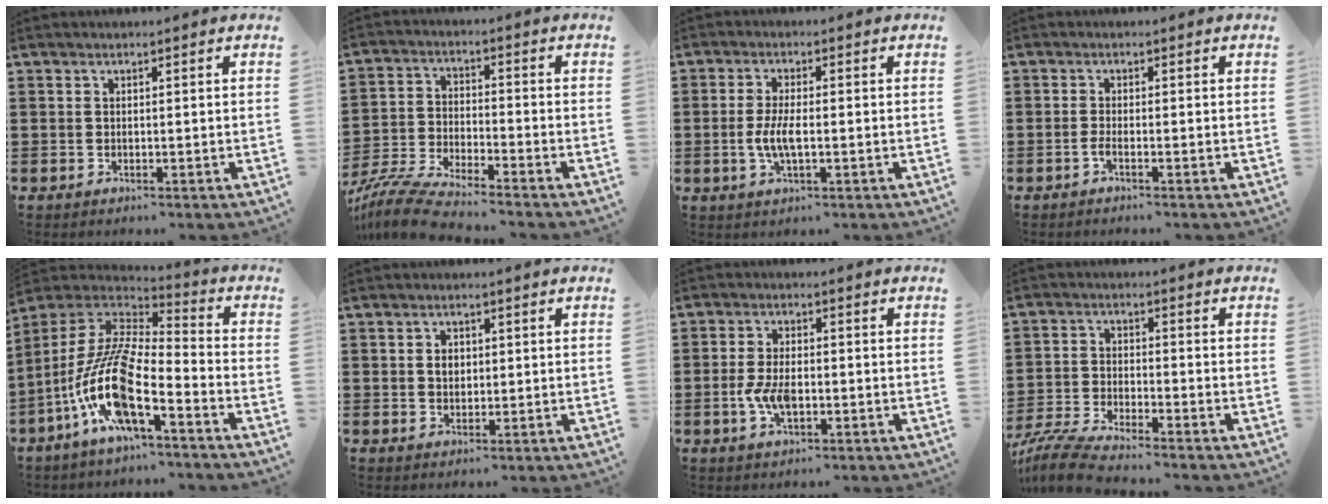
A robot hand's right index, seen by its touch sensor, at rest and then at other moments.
{"total": 7.6, "force": [-7.1, -0.2, 2.5], "torque": [-0.073, -0.010, -0.145]}
{"total": 4.6, "force": [-0.9, 1.6, 4.3], "torque": [-0.102, -0.006, -0.025]}
{"total": 1.5, "force": [-1.1, -0.1, 1.1], "torque": [-0.028, -0.008, -0.022]}
{"total": 13.2, "force": [-6.7, 2.9, 11.0], "torque": [-0.261, -0.026, -0.143]}
{"total": 2.0, "force": [0.2, 1.5, 1.3], "torque": [-0.029, 0.009, 0.001]}
{"total": 4.9, "force": [-1.1, 2.5, 4.1], "torque": [-0.094, -0.003, -0.023]}
{"total": 6.1, "force": [-5.8, -0.2, 2.0], "torque": [-0.055, -0.014, -0.115]}